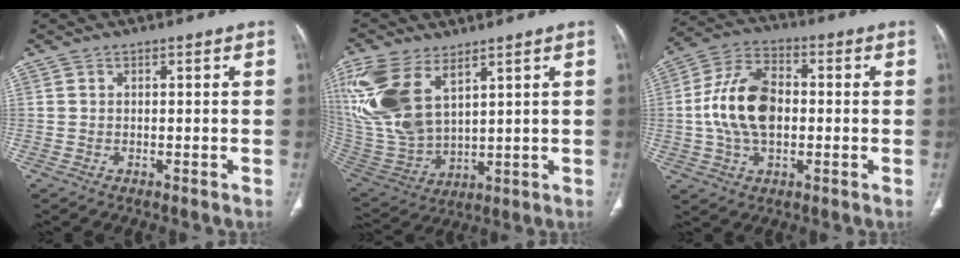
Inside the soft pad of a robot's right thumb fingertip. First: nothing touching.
{"total": 19.0, "force": [9.2, 10.2, 13.1], "torque": [-0.293, -0.028, 0.199]}
{"total": 13.7, "force": [-0.3, 8.3, 10.9], "torque": [-0.207, 0.024, -0.009]}